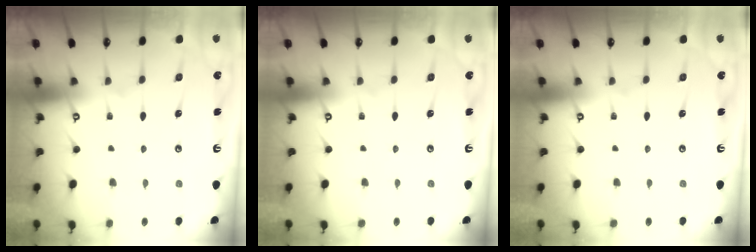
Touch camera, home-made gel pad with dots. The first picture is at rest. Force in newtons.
{"total": 0.0}
{"total": 0.0}